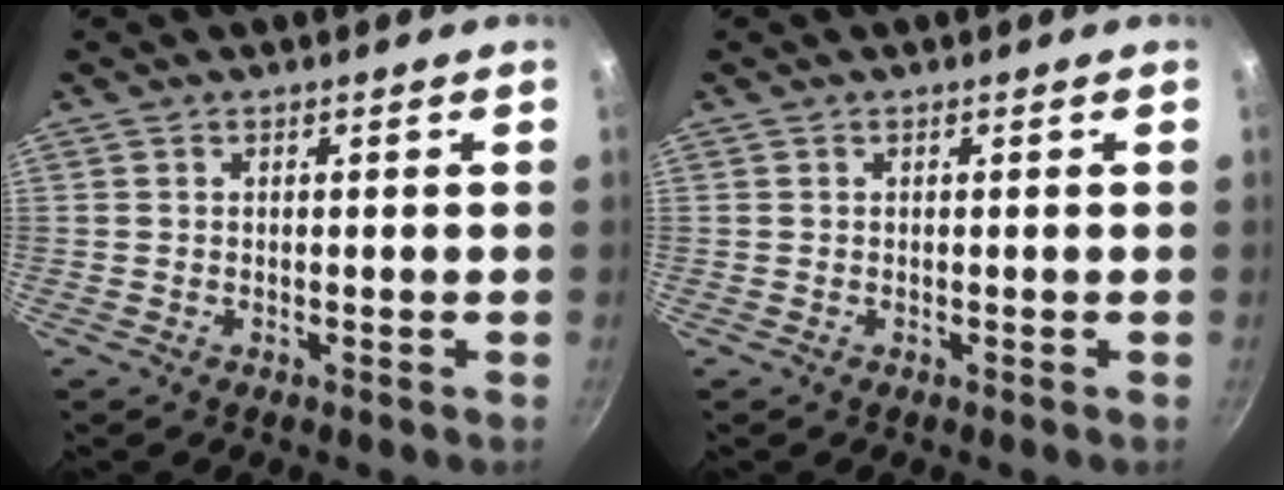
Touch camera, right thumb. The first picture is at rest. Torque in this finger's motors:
{"motor_torque": [0.00, 0.00, 0.13, -0.13, 0.00]}